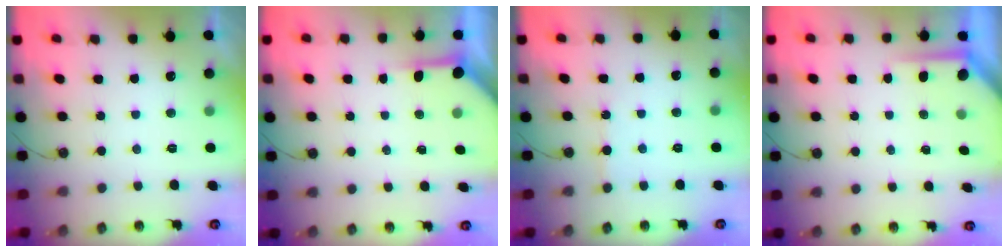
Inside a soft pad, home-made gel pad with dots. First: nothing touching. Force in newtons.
{"total": 3.9, "press": 3.9, "slide": 0.4}
{"total": 4.2, "press": 4.2, "slide": 0.6}
{"total": 3.2, "press": 3.2, "slide": 0.4}